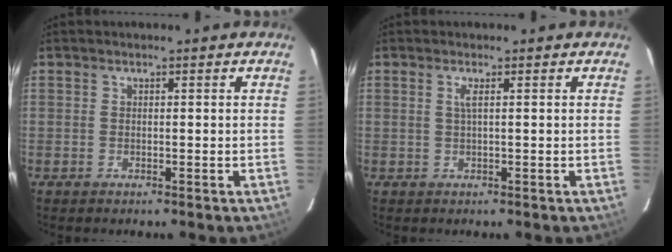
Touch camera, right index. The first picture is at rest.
{"total": 1.2, "force": [0.3, -0.3, 1.2], "torque": [-0.023, 0.000, 0.004]}